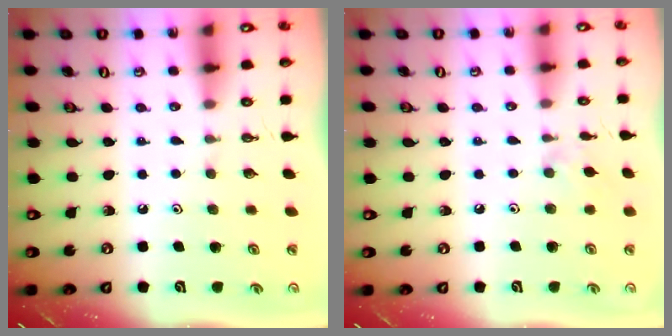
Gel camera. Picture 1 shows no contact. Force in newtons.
{"total": 5.0, "press": 4.9, "slide": 0.6}